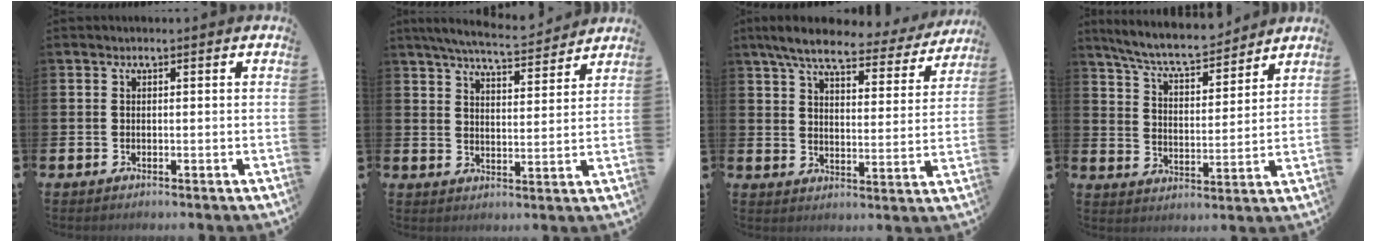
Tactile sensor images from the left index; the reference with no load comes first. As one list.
[{"total": 6.5, "force": [6.2, 0.5, 1.8], "torque": [-0.046, -0.037, 0.108]}, {"total": 7.6, "force": [6.7, 1.6, 3.3], "torque": [-0.088, -0.031, 0.114]}, {"total": 7.8, "force": [7.3, 1.1, 2.6], "torque": [-0.078, -0.044, 0.129]}]